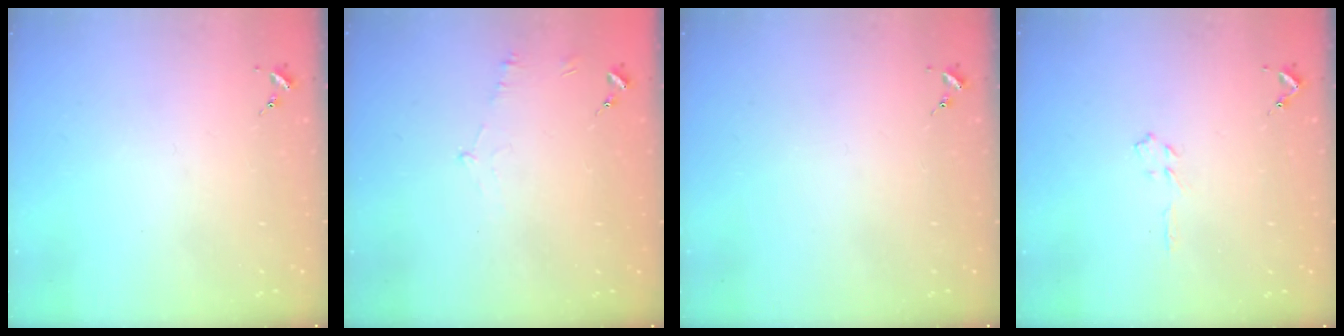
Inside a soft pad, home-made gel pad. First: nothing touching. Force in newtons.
{"total": 4.5, "press": 4.2, "slide": 1.4}
{"total": 0.0}
{"total": 3.2, "press": 3.1, "slide": 0.4}